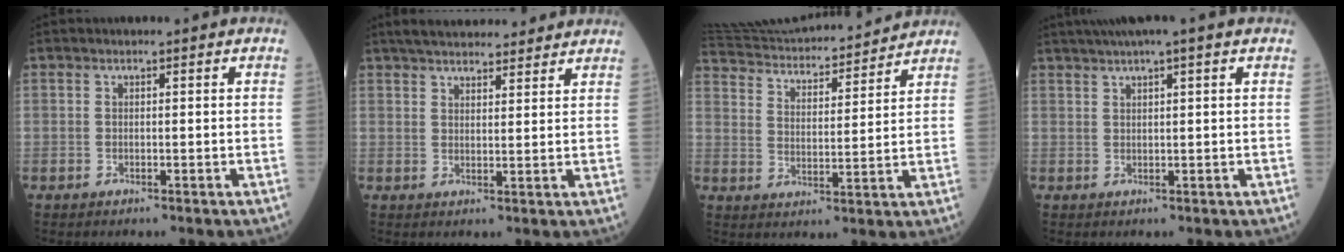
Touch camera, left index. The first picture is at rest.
{"total": 13.4, "force": [11.9, 3.1, 5.2], "torque": [-0.068, 0.032, 0.164]}
{"total": 20.6, "force": [19.3, 3.1, 6.3], "torque": [-0.118, 0.018, 0.286]}
{"total": 5.2, "force": [3.7, -0.7, 3.5], "torque": [-0.057, 0.027, 0.061]}